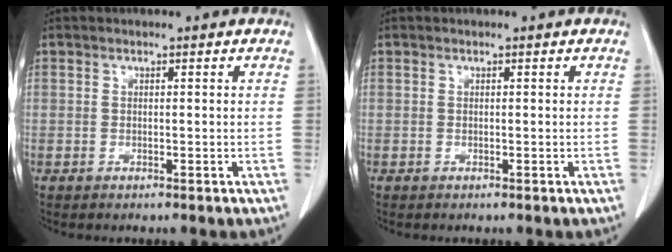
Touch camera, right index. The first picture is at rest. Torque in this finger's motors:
{"motor_torque": [0.00, 0.00, 0.00, 0.00]}